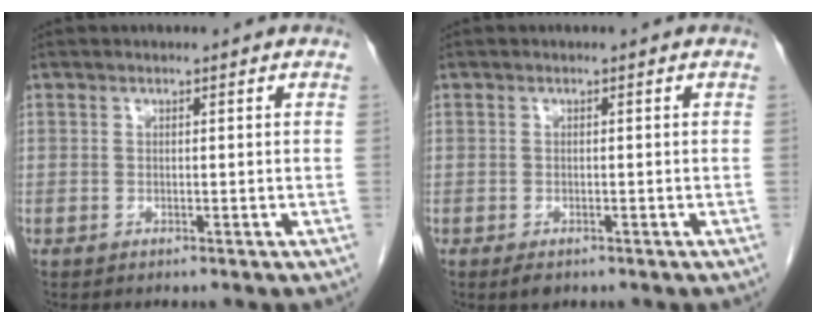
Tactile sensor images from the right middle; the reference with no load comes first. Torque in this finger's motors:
{"motor_torque": [0.21, 0.00, 0.00, 0.00]}